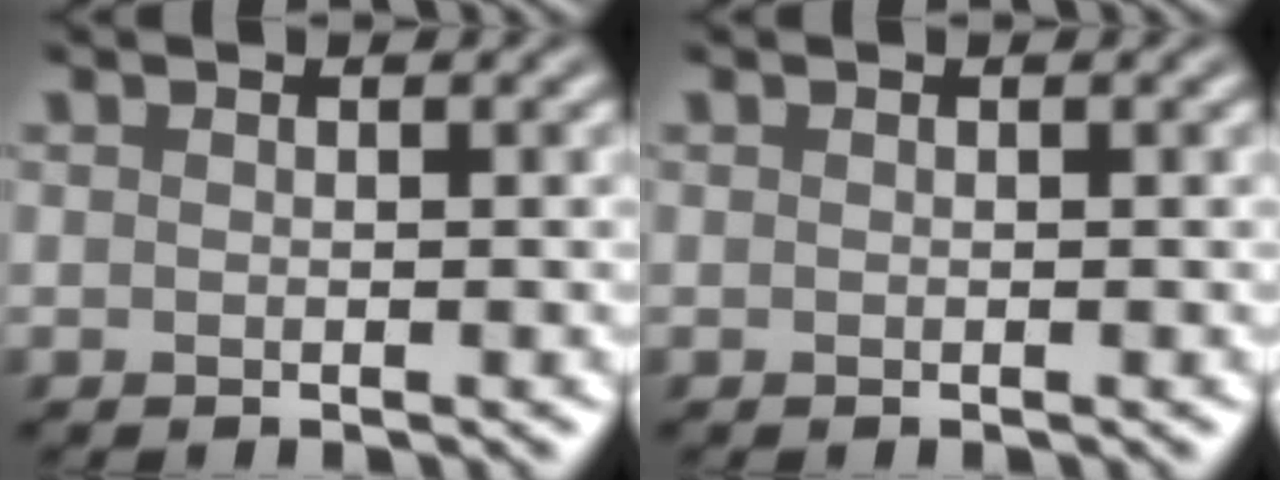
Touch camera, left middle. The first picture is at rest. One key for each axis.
{"total": 0.0}